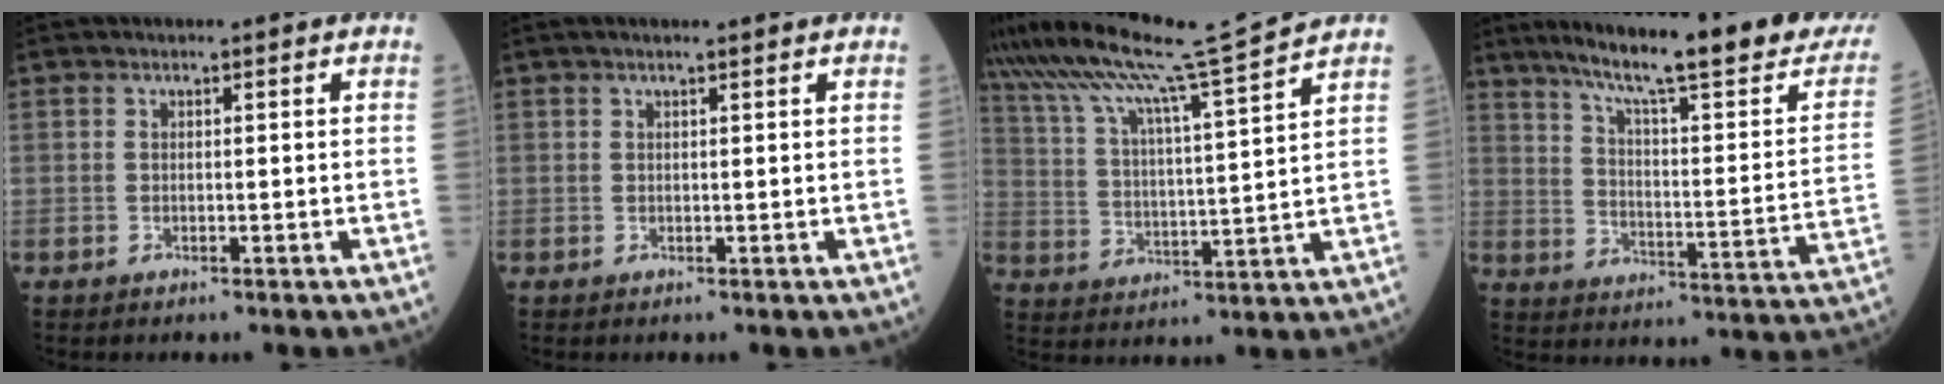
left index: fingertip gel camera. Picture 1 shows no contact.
{"total": 2.3, "force": [1.9, -0.2, 1.3], "torque": [-0.015, 0.016, 0.028]}
{"total": 16.7, "force": [14.4, -2.6, 7.9], "torque": [-0.151, -0.018, 0.234]}
{"total": 26.7, "force": [21.8, 1.8, 15.4], "torque": [-0.231, -0.052, 0.288]}